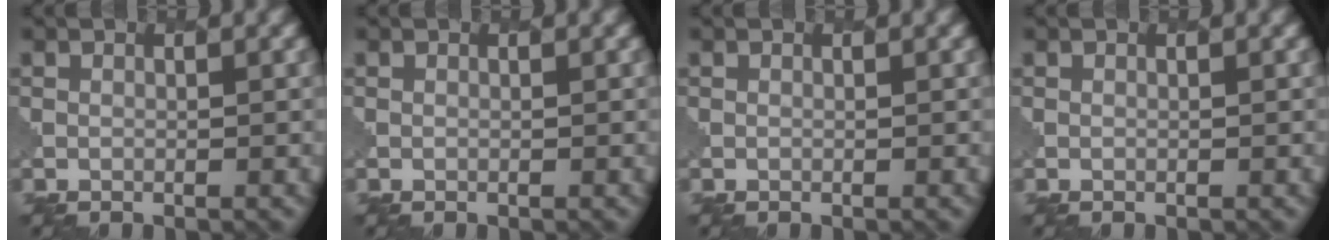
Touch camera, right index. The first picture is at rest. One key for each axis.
{"total": 0.0}
{"total": 0.0}
{"total": 0.0}